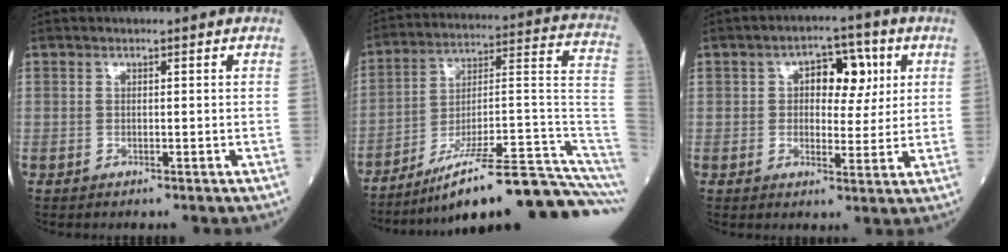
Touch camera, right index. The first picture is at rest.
{"total": 23.3, "force": [-17.6, -0.4, 15.2], "torque": [-0.136, 0.039, -0.275]}
{"total": 7.0, "force": [2.0, 3.8, 5.5], "torque": [-0.072, 0.018, 0.030]}